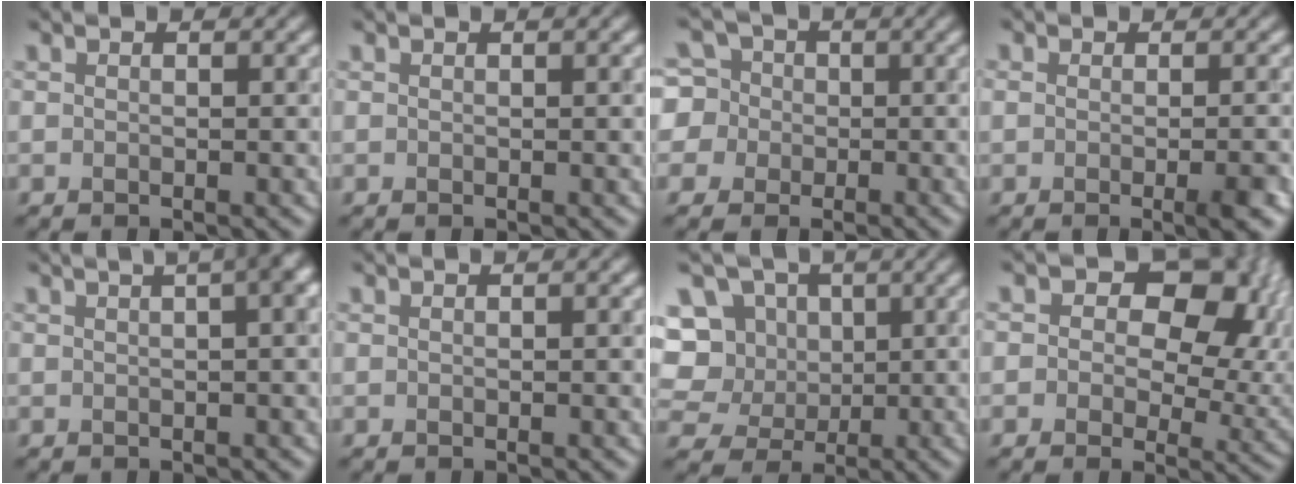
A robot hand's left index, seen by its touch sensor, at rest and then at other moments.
{"total": 0.6, "force": [0.2, 0.1, 0.5], "torque": [-0.005, 0.005, 0.001]}
{"total": 6.7, "force": [0.0, 6.5, 1.5], "torque": [-0.039, 0.031, -0.043]}
{"total": 2.6, "force": [-0.9, 0.6, 2.3], "torque": [-0.034, -0.007, -0.014]}
{"total": 11.7, "force": [4.6, 5.8, 9.1], "torque": [-0.036, 0.070, 0.019]}
{"total": 0.9, "force": [0.3, 0.2, 0.8], "torque": [-0.009, 0.006, 0.000]}
{"total": 10.0, "force": [2.7, 8.8, 3.8], "torque": [-0.084, 0.034, 0.028]}
{"total": 11.6, "force": [3.4, 7.4, 8.3], "torque": [-0.080, 0.004, 0.045]}